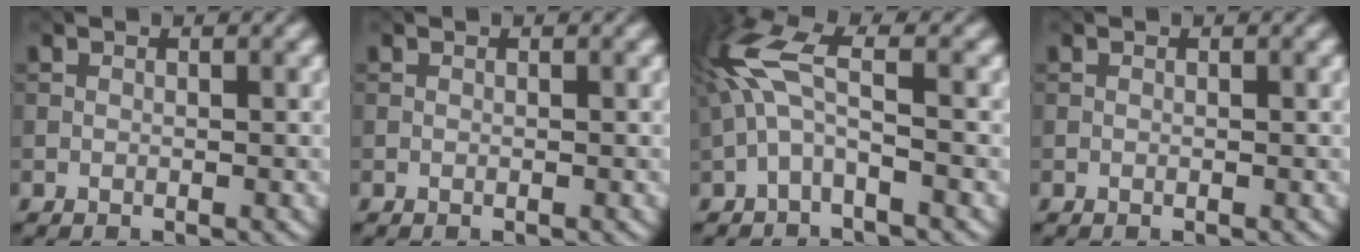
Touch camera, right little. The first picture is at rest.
{"total": 0.0}
{"total": 5.2, "force": [-0.4, 1.6, 4.9], "torque": [-0.123, 0.026, -0.021]}
{"total": 0.0}